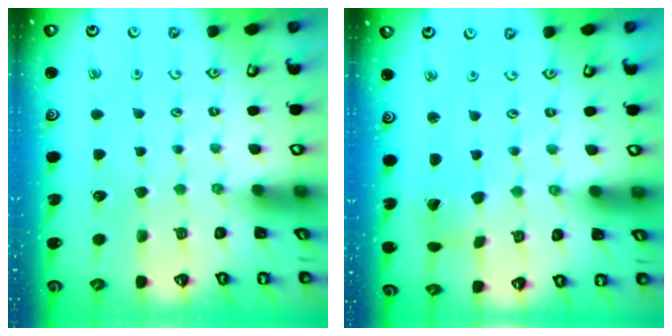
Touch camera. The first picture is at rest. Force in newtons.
{"total": 2.2, "press": 2.2, "slide": 0.3}